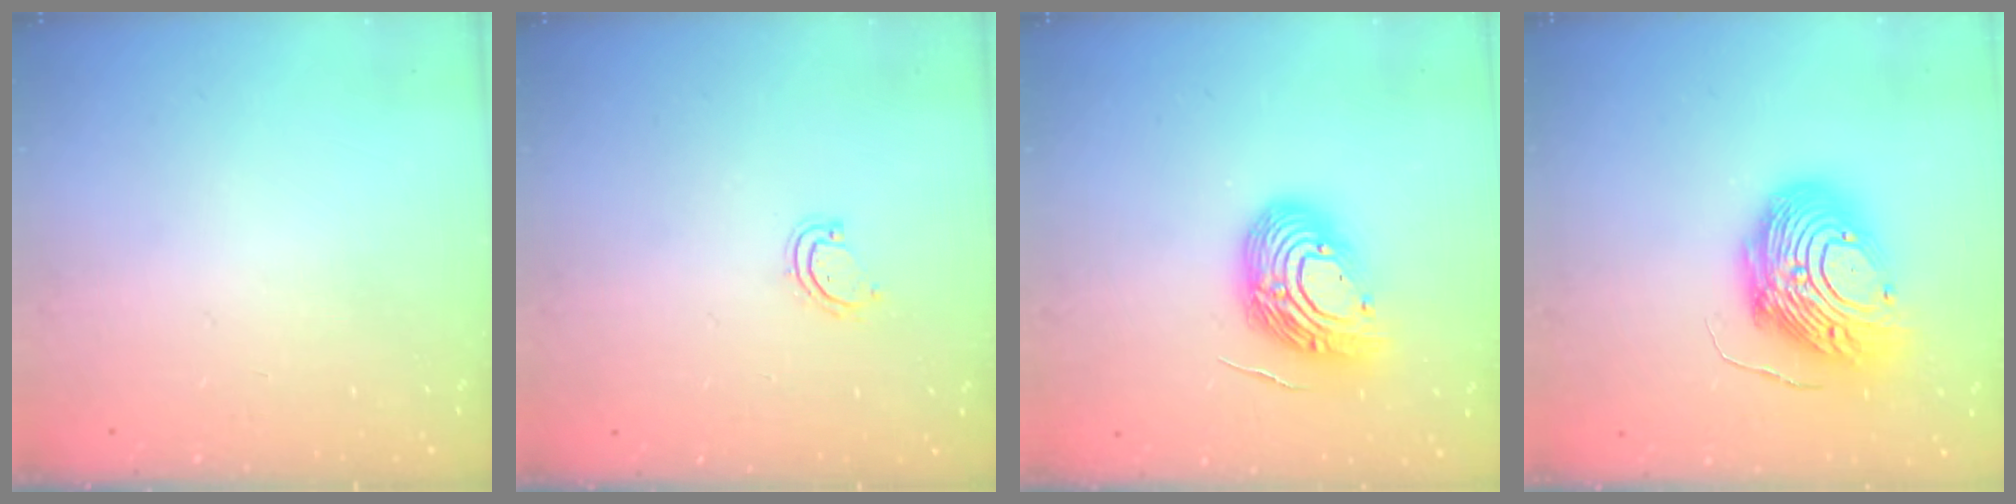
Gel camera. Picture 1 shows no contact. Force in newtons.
{"total": 3.3, "press": 3.3, "slide": 0.2}
{"total": 15.1, "press": 15.0, "slide": 2.0}
{"total": 15.5, "press": 15.4, "slide": 1.7}